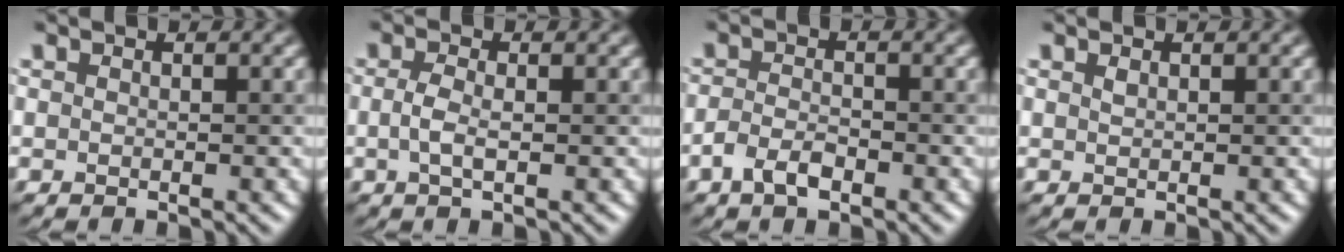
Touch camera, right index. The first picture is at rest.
{"total": 1.5, "force": [0.2, 0.6, 1.4], "torque": [-0.028, 0.006, 0.000]}
{"total": 2.0, "force": [-1.0, 1.0, 1.4], "torque": [-0.027, 0.009, -0.026]}
{"total": 0.6, "force": [0.6, 0.1, 0.0], "torque": [0.001, 0.008, 0.012]}